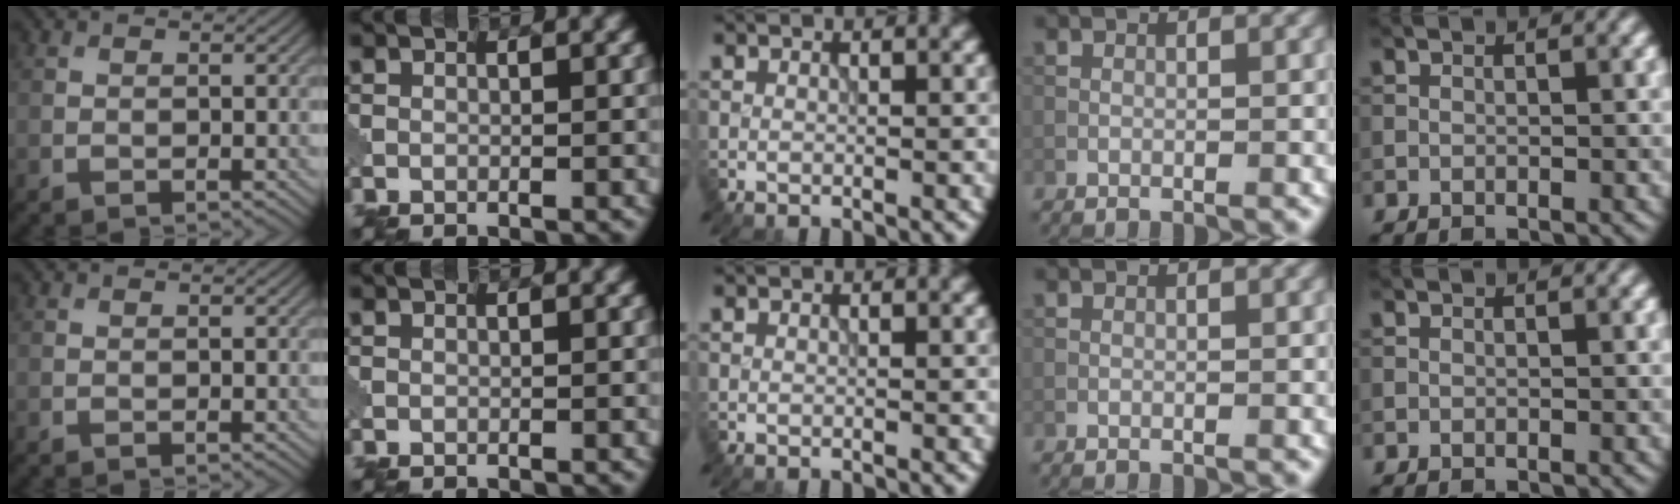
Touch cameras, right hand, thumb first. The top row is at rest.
{}